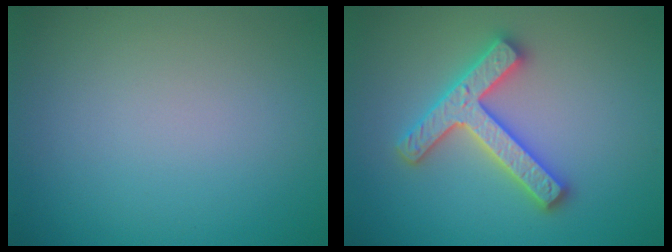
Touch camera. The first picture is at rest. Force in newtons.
{"total": 4.0, "press": 3.9, "slide": 0.9}